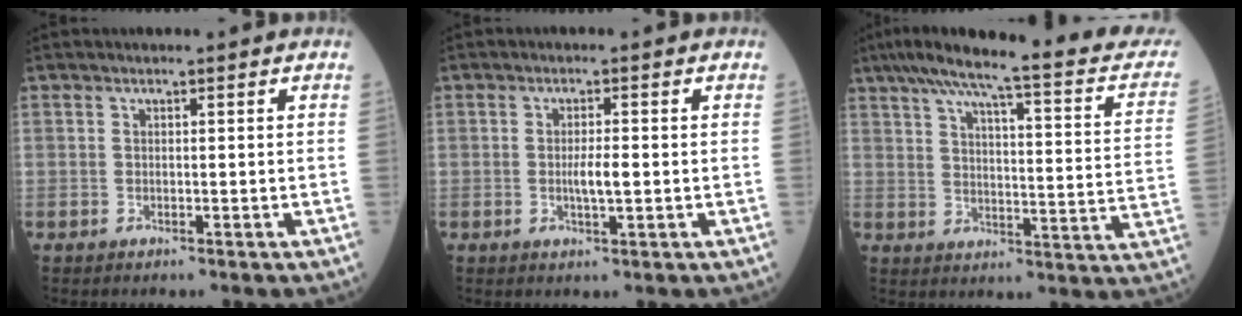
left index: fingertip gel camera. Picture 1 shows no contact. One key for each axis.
{"total": 2.7, "fx": -0.3, "fy": 0.4, "fz": 2.7, "tx": -0.051, "ty": -0.002, "tz": -0.003}
{"total": 24.2, "fx": 20.1, "fy": 2.6, "fz": 13.2, "tx": -0.191, "ty": -0.011, "tz": 0.248}